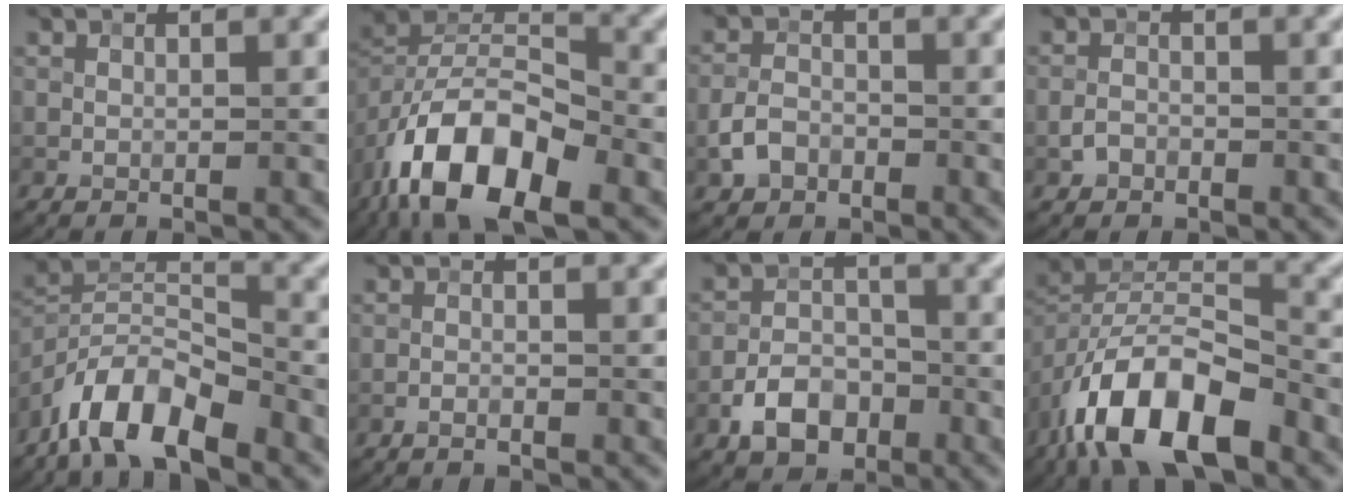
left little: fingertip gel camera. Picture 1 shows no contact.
{"total": 12.0, "force": [-6.9, 5.4, 8.2], "torque": [-0.147, 0.008, -0.137]}
{"total": 2.5, "force": [-1.6, 1.6, 0.9], "torque": [-0.012, 0.004, -0.035]}
{"total": 1.2, "force": [-1.0, 0.6, 0.2], "torque": [0.002, 0.003, -0.022]}
{"total": 7.9, "force": [-6.0, 2.4, 4.6], "torque": [-0.075, 0.010, -0.120]}
{"total": 1.1, "force": [-0.9, 0.2, 0.4], "torque": [-0.002, 0.001, -0.014]}
{"total": 4.4, "force": [-2.6, 2.8, 2.2], "torque": [-0.037, 0.002, -0.049]}
{"total": 11.6, "force": [-7.0, 4.8, 7.9], "torque": [-0.142, 0.009, -0.138]}